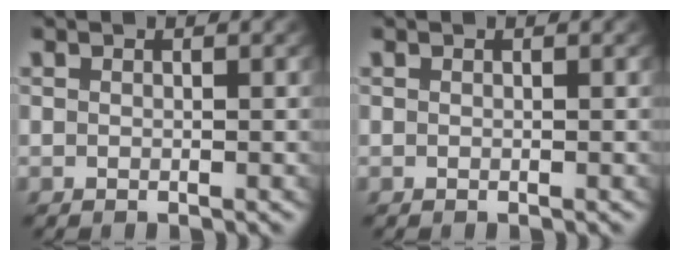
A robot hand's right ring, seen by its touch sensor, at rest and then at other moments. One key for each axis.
{"total": 0.0}